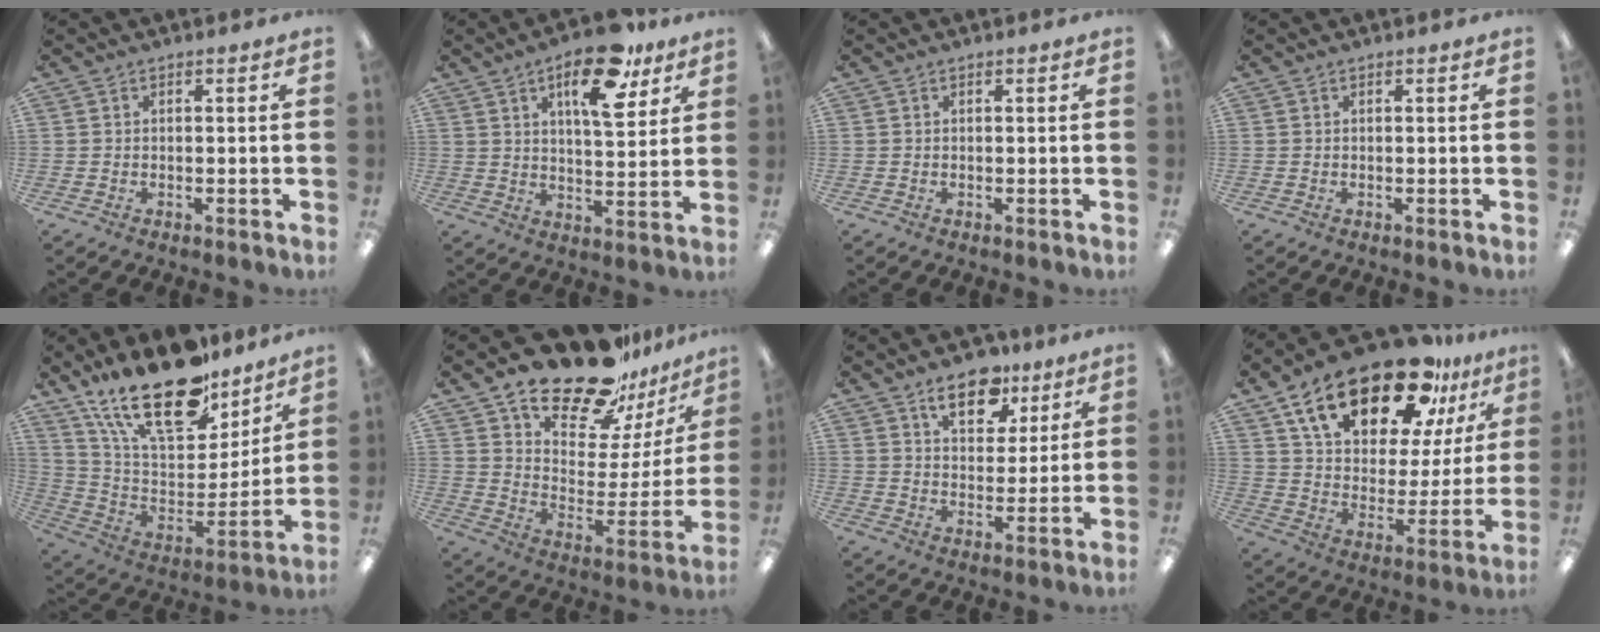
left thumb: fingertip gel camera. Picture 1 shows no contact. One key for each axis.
{"total": 15.3, "fx": 8.7, "fy": 6.4, "fz": 10.9, "tx": -0.154, "ty": -0.034, "tz": 0.142}
{"total": 0.0}
{"total": 0.0}
{"total": 24.1, "fx": 17.5, "fy": 10.0, "fz": 13.1, "tx": -0.233, "ty": -0.107, "tz": 0.311}
{"total": 22.0, "fx": 18.1, "fy": 8.8, "fz": 8.9, "tx": -0.149, "ty": -0.126, "tz": 0.315}
{"total": 11.8, "fx": 7.8, "fy": 6.5, "fz": 5.9, "tx": -0.074, "ty": -0.035, "tz": 0.137}
{"total": 23.7, "fx": 16.1, "fy": 10.4, "fz": 13.8, "tx": -0.230, "ty": -0.093, "tz": 0.281}